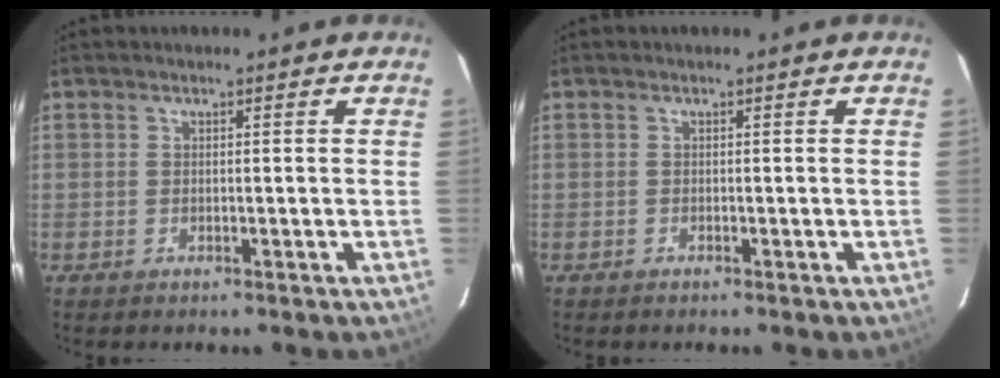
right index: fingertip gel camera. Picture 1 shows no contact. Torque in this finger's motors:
{"motor_torque": [-0.03, -0.05, -0.03, -0.04]}